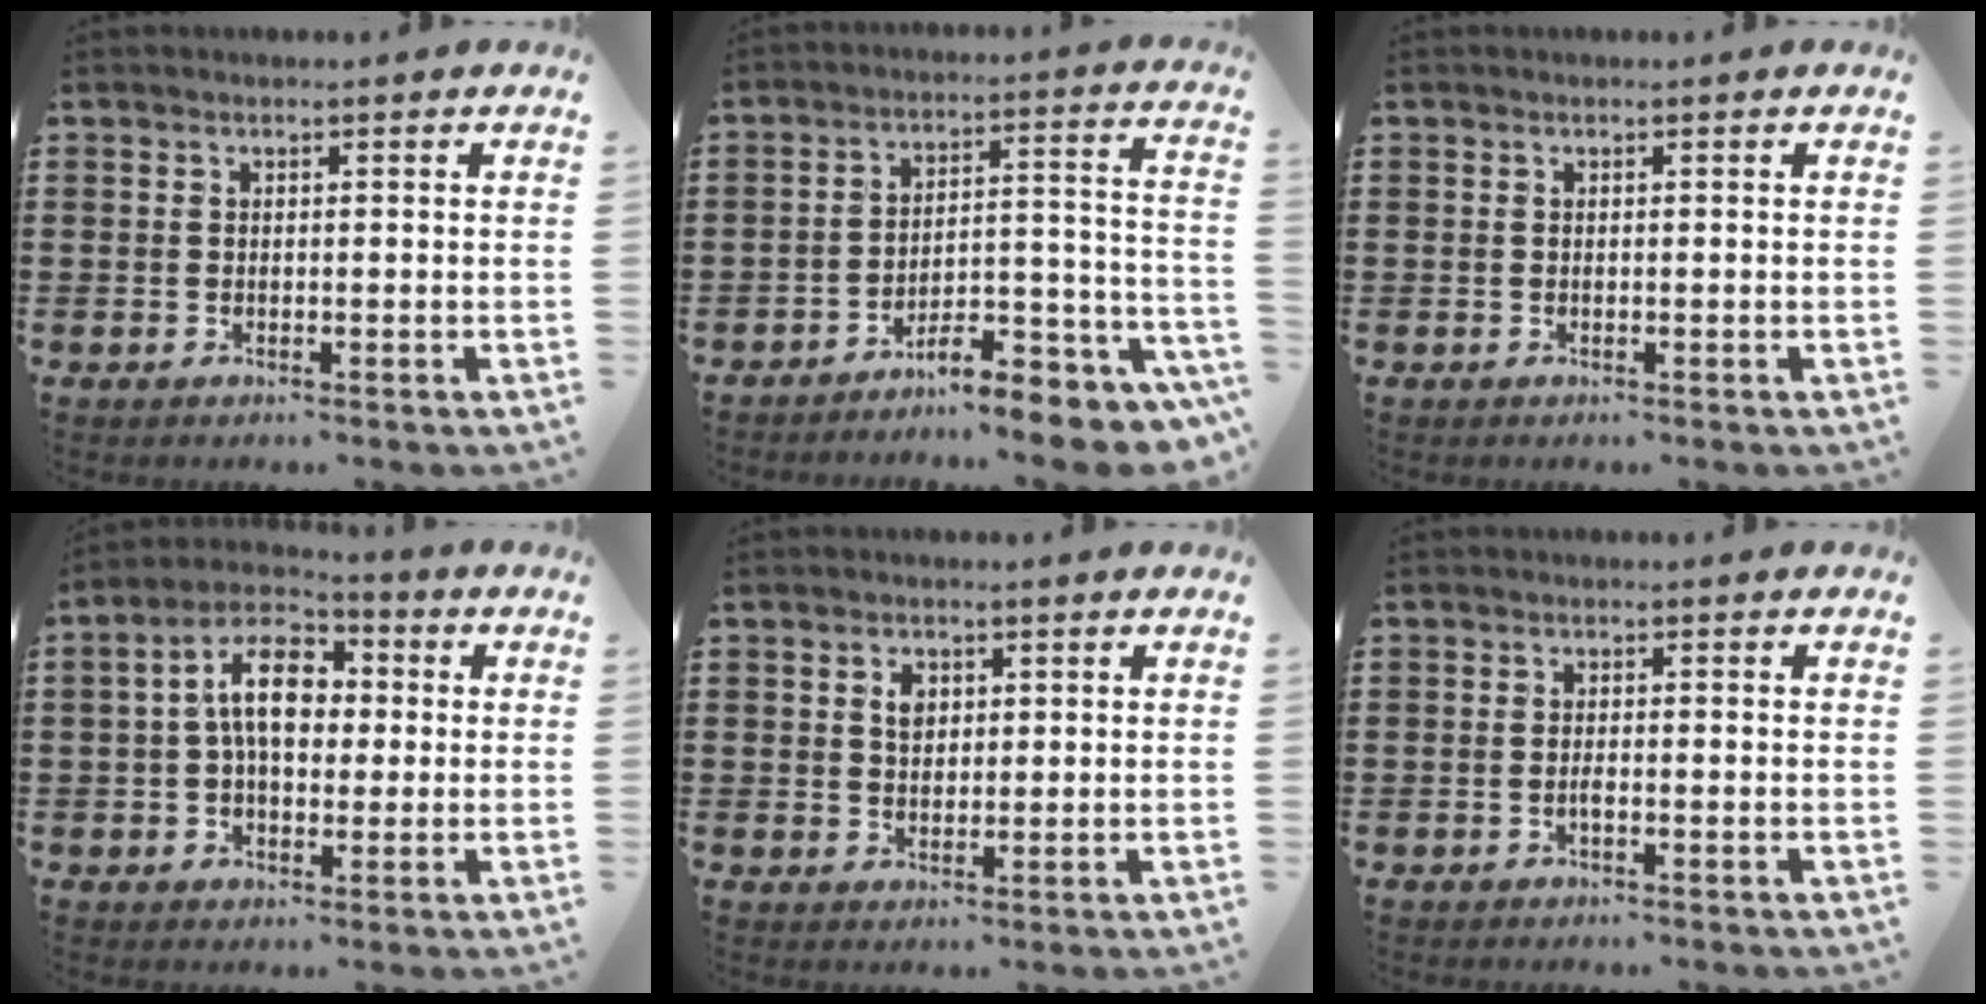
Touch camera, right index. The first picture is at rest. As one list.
[{"total": 8.4, "force": [-7.8, 1.1, 3.1], "torque": [-0.033, 0.016, -0.148]}, {"total": 0.0}, {"total": 9.4, "force": [1.0, 5.5, 7.5], "torque": [-0.155, 0.014, 0.011]}, {"total": 2.5, "force": [0.9, 1.7, 1.6], "torque": [-0.028, 0.004, 0.013]}, {"total": 1.0, "force": [-0.5, 0.2, 0.8], "torque": [-0.017, -0.005, -0.007]}]